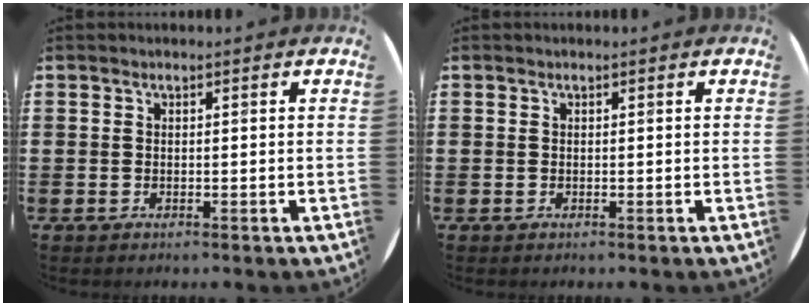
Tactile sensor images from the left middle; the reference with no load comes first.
{"total": 0.0}